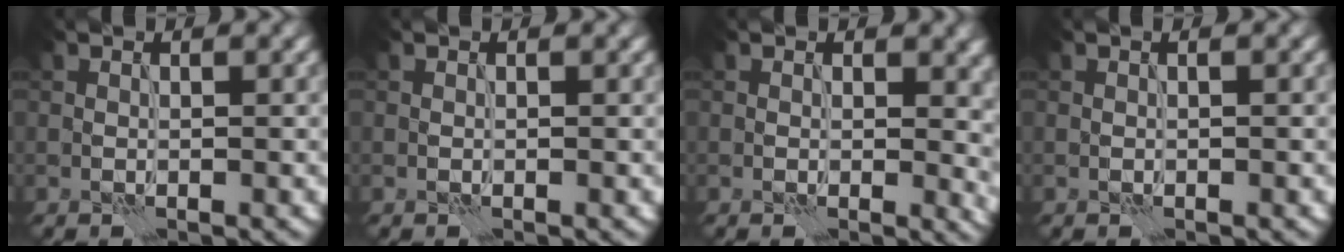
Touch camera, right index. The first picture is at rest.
{"total": 0.0}
{"total": 3.8, "force": [1.1, 2.2, 2.9], "torque": [-0.019, -0.003, 0.021]}
{"total": 0.6, "force": [0.1, 0.2, 0.6], "torque": [-0.006, -0.001, 0.001]}